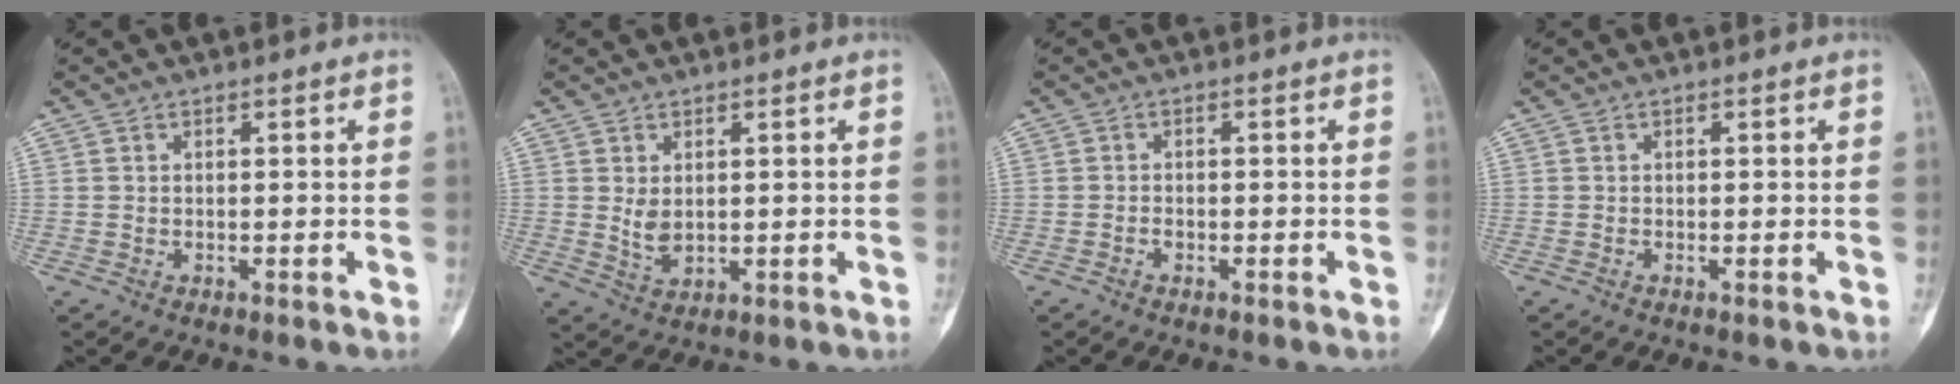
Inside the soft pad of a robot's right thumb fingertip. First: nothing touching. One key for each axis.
{"total": 3.4, "fx": 0.7, "fy": 2.1, "fz": 2.6, "tx": -0.037, "ty": -0.012, "tz": 0.021}
{"total": 0.9, "fx": -0.5, "fy": 0.6, "fz": 0.4, "tx": -0.005, "ty": 0.003, "tz": -0.010}
{"total": 0.0}